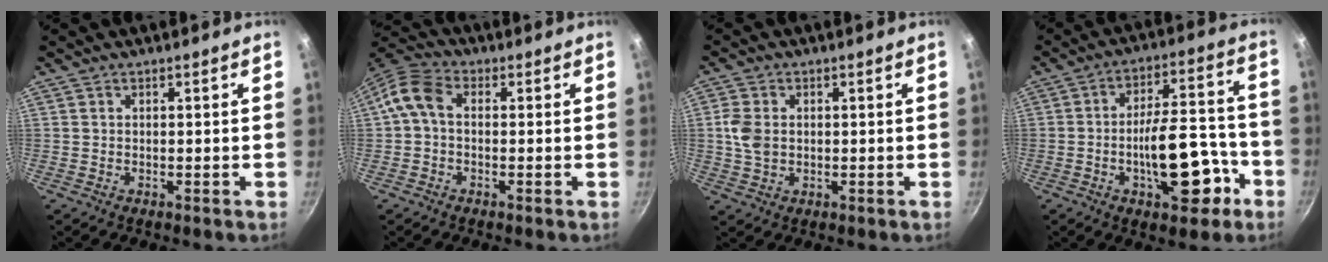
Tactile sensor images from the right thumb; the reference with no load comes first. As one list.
[{"total": 6.6, "force": [0.0, 4.6, 4.7], "torque": [-0.099, 0.025, -0.017]}, {"total": 5.5, "force": [0.4, 4.1, 3.6], "torque": [-0.070, 0.001, 0.006]}, {"total": 15.8, "force": [-5.8, 7.0, 12.9], "torque": [-0.155, 0.057, -0.075]}]